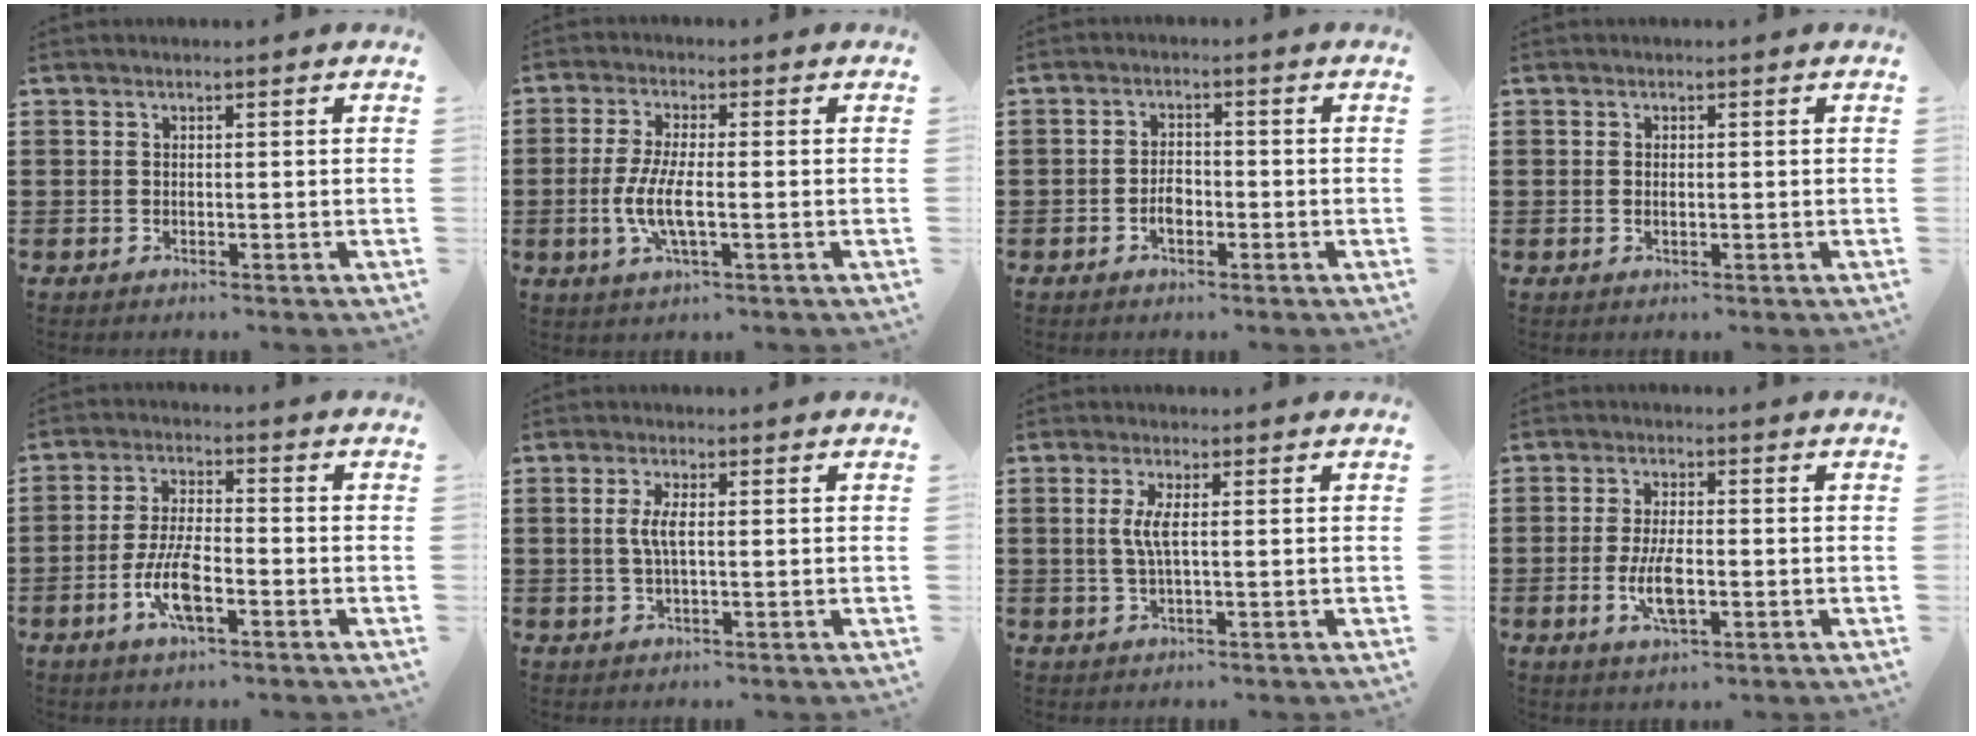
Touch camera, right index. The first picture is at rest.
{"total": 6.3, "force": [-1.4, 1.6, 5.9], "torque": [-0.137, -0.011, -0.036]}
{"total": 2.8, "force": [-1.1, 1.4, 2.2], "torque": [-0.043, 0.003, -0.020]}
{"total": 0.9, "force": [0.0, 0.4, 0.8], "torque": [-0.017, 0.000, 0.000]}
{"total": 7.5, "force": [-2.9, 2.4, 6.5], "torque": [-0.146, -0.011, -0.058]}
{"total": 3.2, "force": [0.2, 0.7, 3.1], "torque": [-0.066, -0.004, -0.001]}
{"total": 3.5, "force": [0.3, 0.4, 3.5], "torque": [-0.081, -0.009, -0.002]}
{"total": 5.9, "force": [-1.3, 2.2, 5.4], "torque": [-0.119, -0.006, -0.028]}